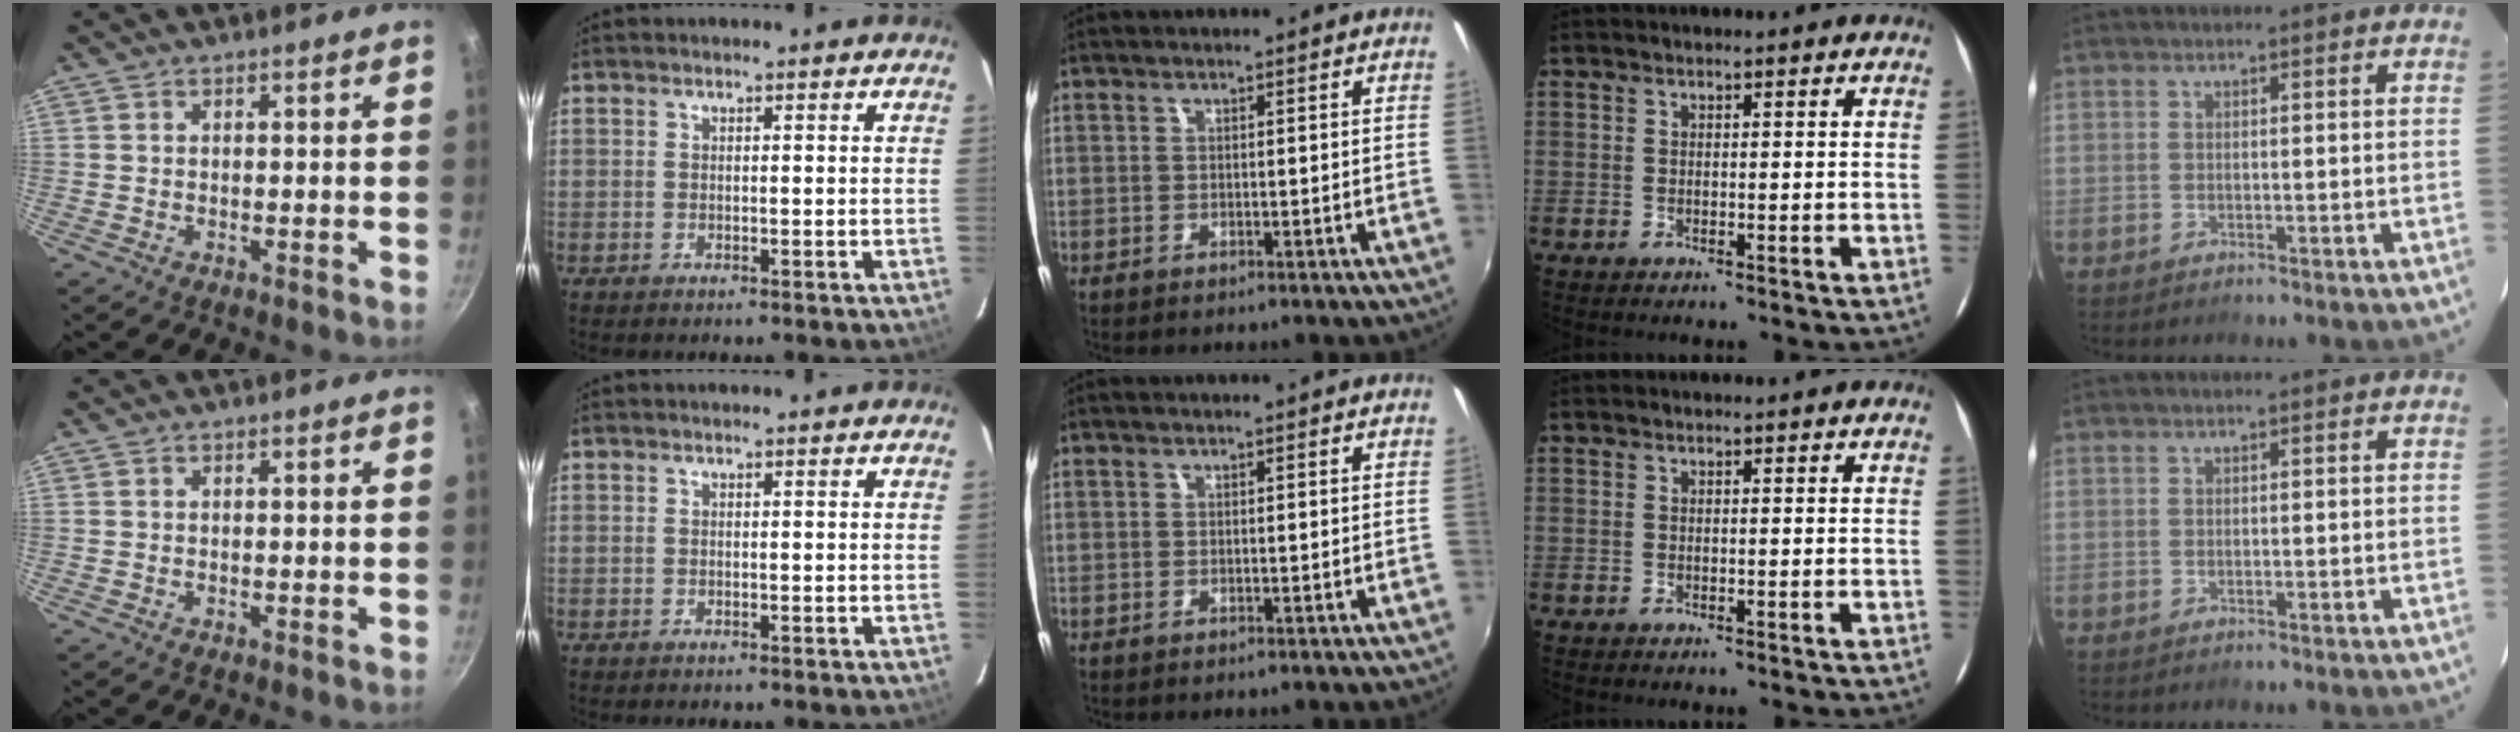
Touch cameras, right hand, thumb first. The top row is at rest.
{}